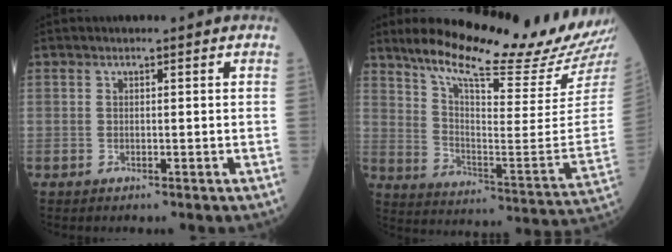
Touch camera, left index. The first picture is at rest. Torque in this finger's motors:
{"motor_torque": [1.00, -1.14, 0.42, 0.09]}